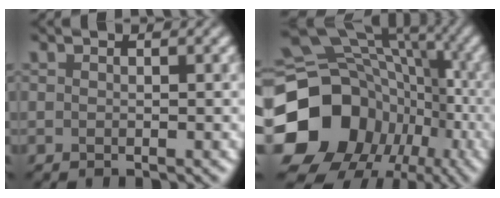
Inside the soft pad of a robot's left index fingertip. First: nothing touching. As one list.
[{"total": 20.6, "force": [-5.3, 17.9, 8.7], "torque": [-0.168, -0.026, -0.102]}]